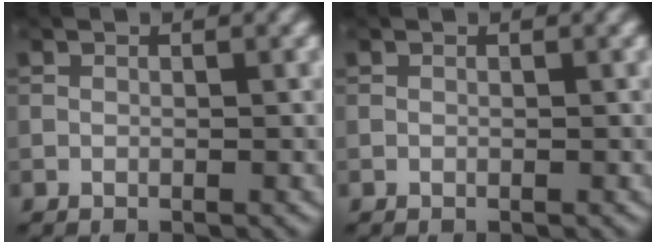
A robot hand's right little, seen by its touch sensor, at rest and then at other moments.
{"total": 0.0}